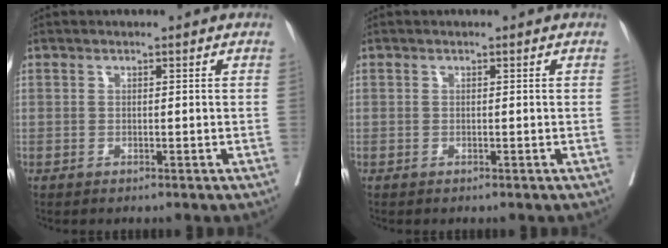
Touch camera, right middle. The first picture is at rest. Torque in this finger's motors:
{"motor_torque": [0.37, -0.56, 0.03, 0.02]}